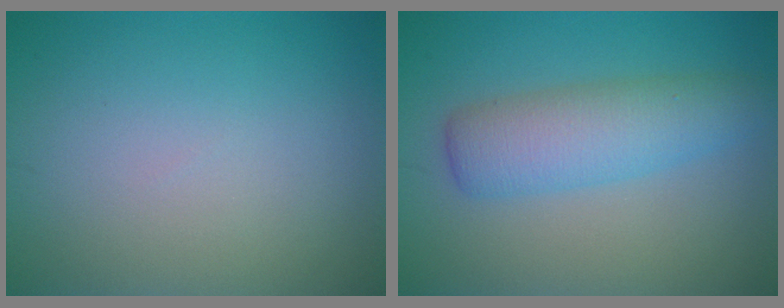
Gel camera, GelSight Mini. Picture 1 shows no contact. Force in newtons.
{"total": 4.9, "press": 4.9, "slide": 0.1}